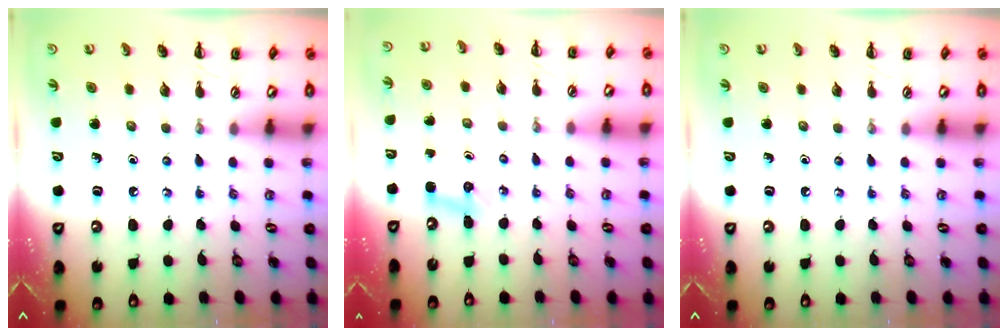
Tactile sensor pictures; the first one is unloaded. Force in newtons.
{"total": 2.8, "press": 2.7, "slide": 0.9}
{"total": 0.0}